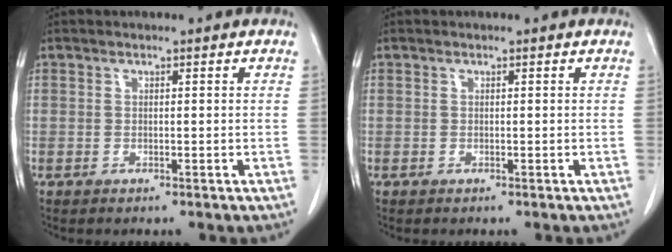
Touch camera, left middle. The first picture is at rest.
{"total": 0.0}